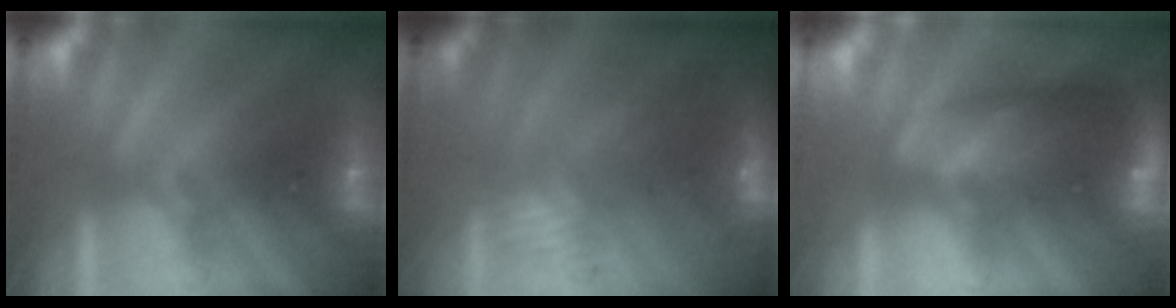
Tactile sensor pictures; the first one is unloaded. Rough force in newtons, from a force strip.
{"total": 9.0}
{"total": 7.6}